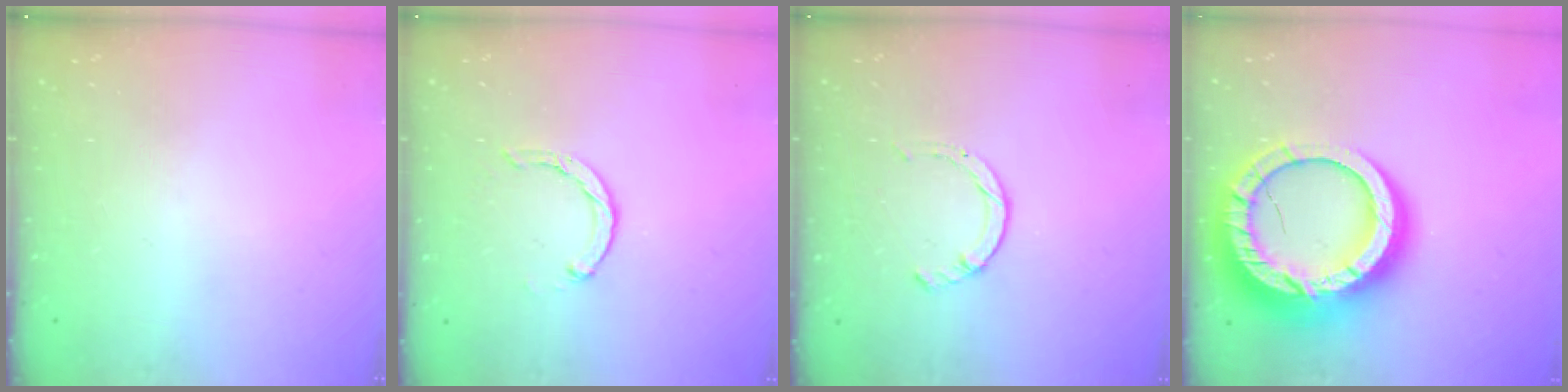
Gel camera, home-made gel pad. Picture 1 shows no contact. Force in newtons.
{"total": 2.0, "press": 2.0, "slide": 0.4}
{"total": 1.7, "press": 1.7, "slide": 0.2}
{"total": 25.5, "press": 25.4, "slide": 2.4}